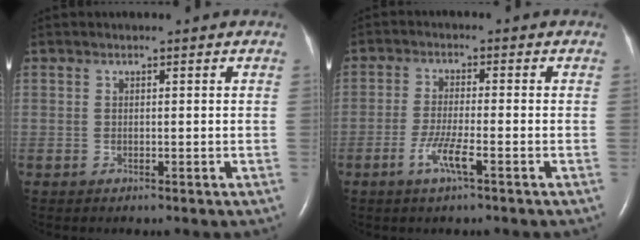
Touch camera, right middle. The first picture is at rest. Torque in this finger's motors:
{"motor_torque": [0.81, -0.36, 0.11, 0.05]}